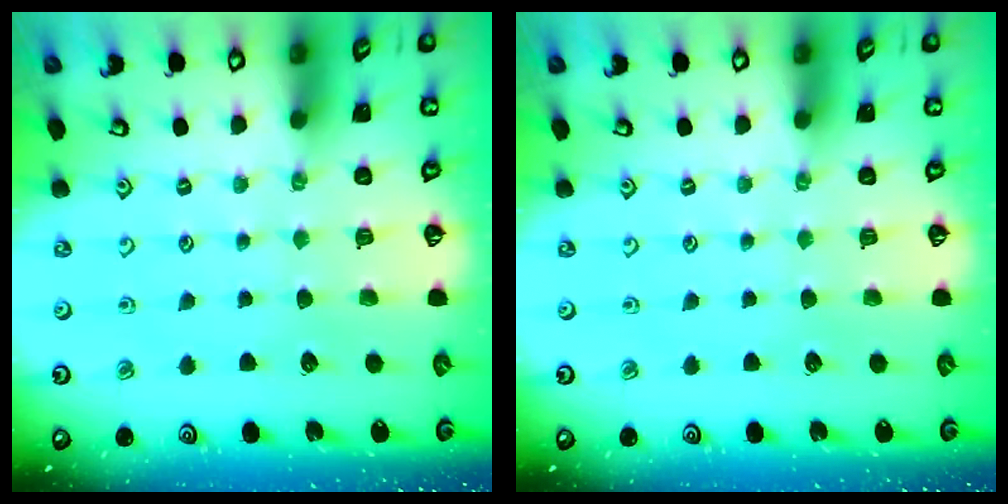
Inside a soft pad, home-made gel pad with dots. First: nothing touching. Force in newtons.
{"total": 0.0}